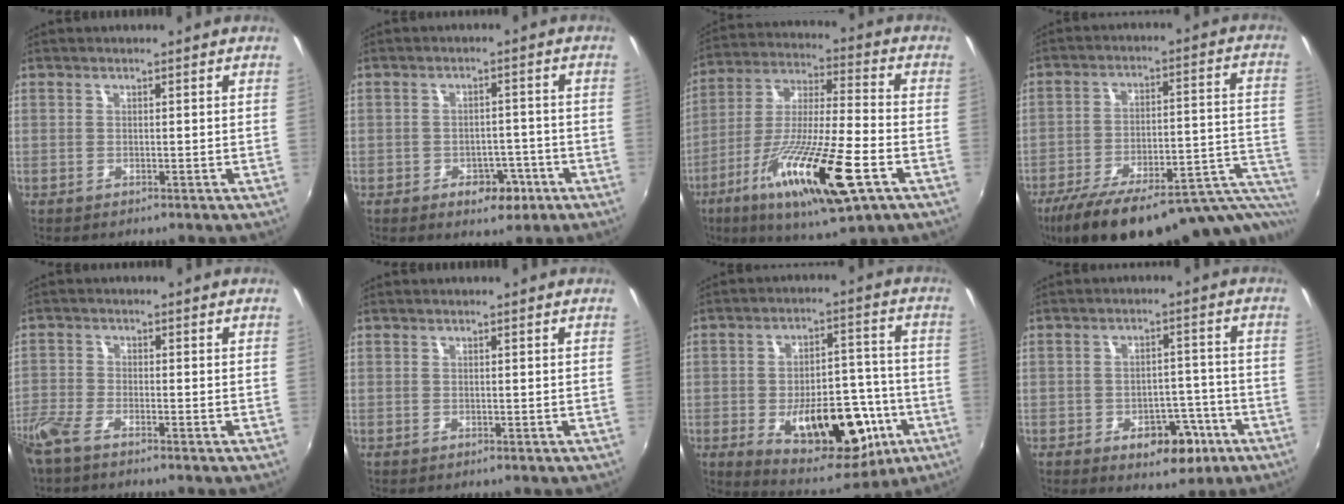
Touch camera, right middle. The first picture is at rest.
{"total": 4.8, "force": [-2.7, 3.0, 2.6], "torque": [-0.043, 0.006, -0.026]}
{"total": 20.7, "force": [-9.2, 3.3, 18.3], "torque": [-0.339, -0.046, -0.165]}
{"total": 25.4, "force": [-18.0, 5.9, 17.0], "torque": [-0.232, -0.045, -0.249]}
{"total": 5.6, "force": [-4.4, 1.4, 3.0], "torque": [-0.083, -0.016, -0.095]}
{"total": 0.0}
{"total": 19.7, "force": [-6.7, 9.8, 15.7], "torque": [-0.242, -0.001, -0.074]}
{"total": 7.9, "force": [-4.2, 4.6, 4.9], "torque": [-0.071, 0.013, -0.043]}